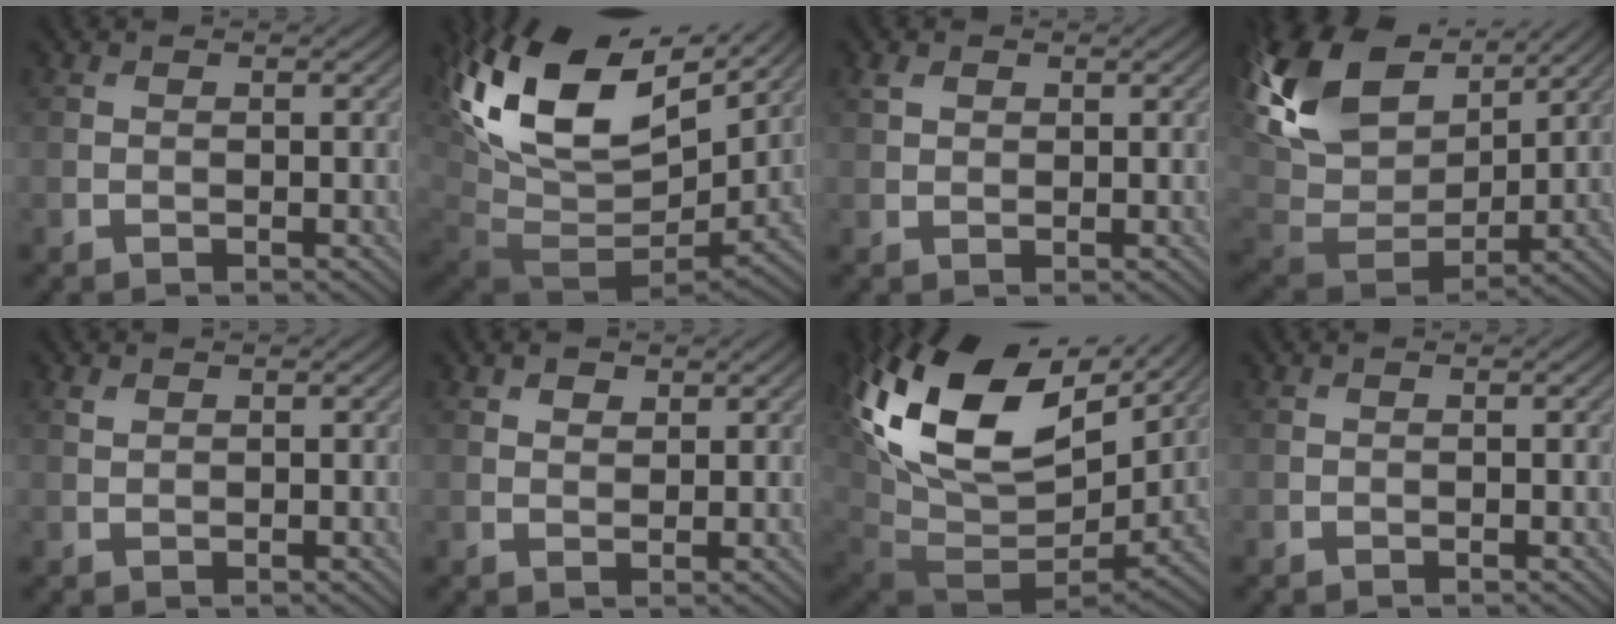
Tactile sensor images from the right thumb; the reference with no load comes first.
{"total": 18.4, "force": [7.2, 10.5, 13.3], "torque": [-0.279, 0.011, 0.150]}
{"total": 1.5, "force": [0.9, 1.0, 0.7], "torque": [-0.017, 0.002, 0.018]}
{"total": 17.2, "force": [9.0, 9.9, 10.9], "torque": [-0.290, 0.037, 0.173]}
{"total": 0.7, "force": [0.5, 0.3, 0.3], "torque": [-0.012, -0.001, 0.013]}
{"total": 1.8, "force": [1.3, 1.0, 0.8], "torque": [-0.016, -0.001, 0.027]}
{"total": 20.2, "force": [8.2, 11.9, 14.1], "torque": [-0.294, 0.011, 0.165]}
{"total": 0.0}